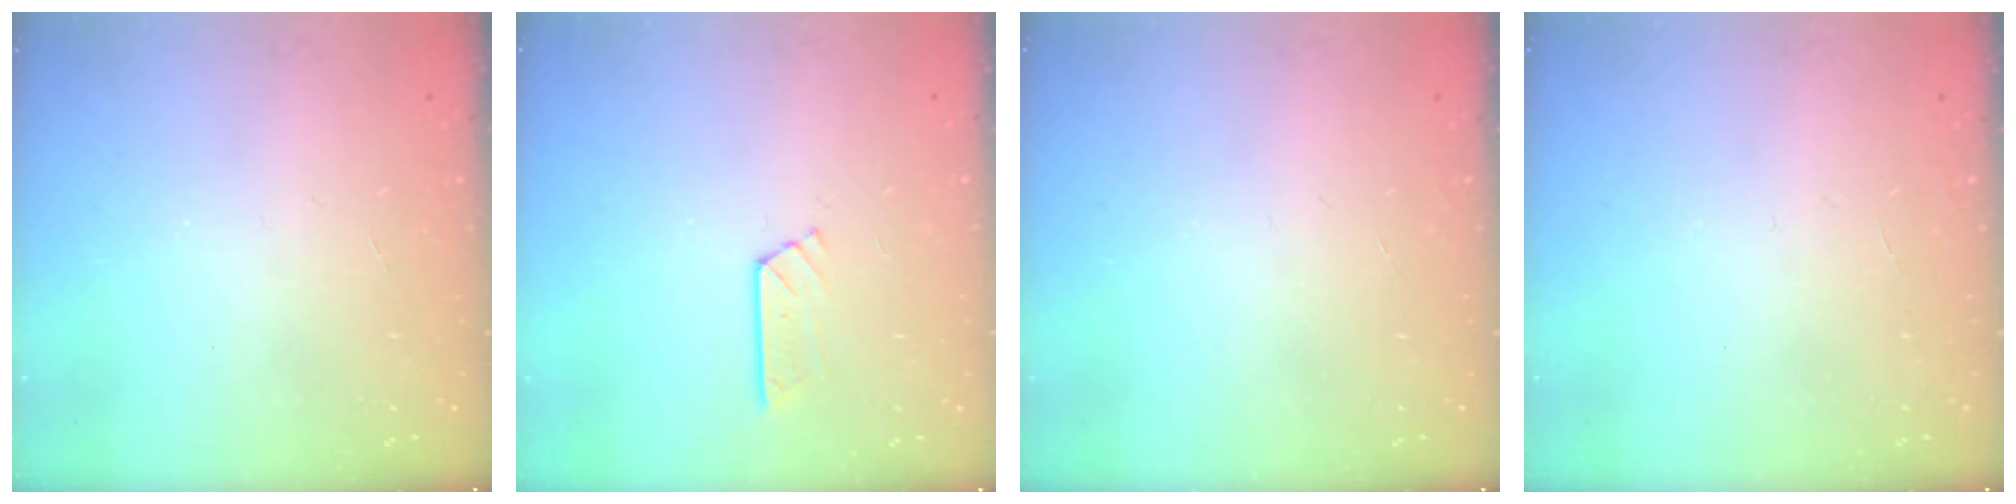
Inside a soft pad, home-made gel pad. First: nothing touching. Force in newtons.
{"total": 3.9, "press": 3.9, "slide": 0.4}
{"total": 0.0}
{"total": 0.0}